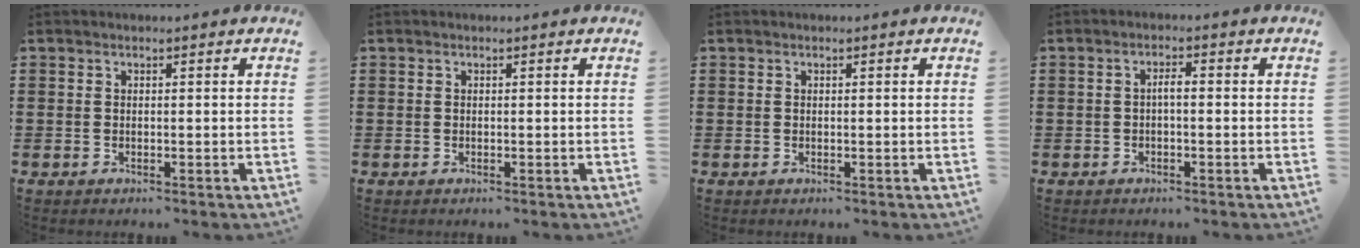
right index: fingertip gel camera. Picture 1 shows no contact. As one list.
[{"total": 0.0}, {"total": 0.0}, {"total": 1.8, "force": [-0.4, 0.4, 1.7], "torque": [-0.032, 0.002, -0.009]}]